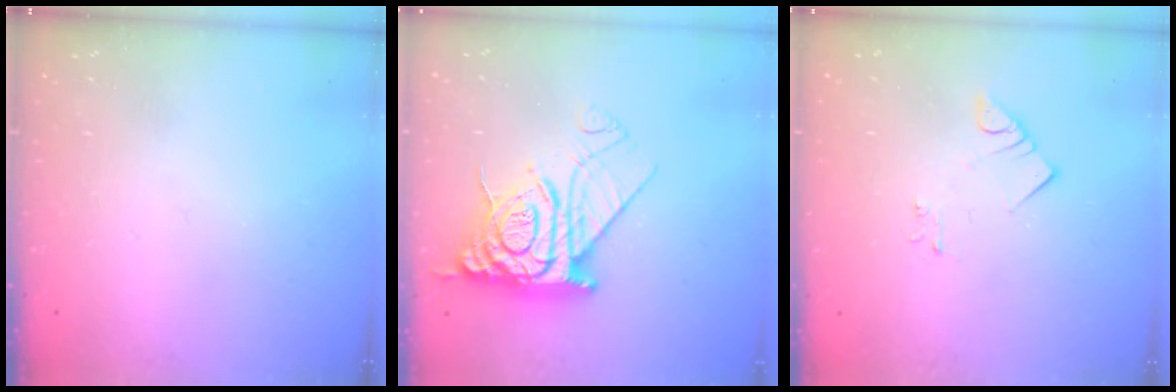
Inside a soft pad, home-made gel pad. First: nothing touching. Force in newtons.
{"total": 12.8, "press": 12.8, "slide": 1.3}
{"total": 2.5, "press": 2.5, "slide": 0.3}